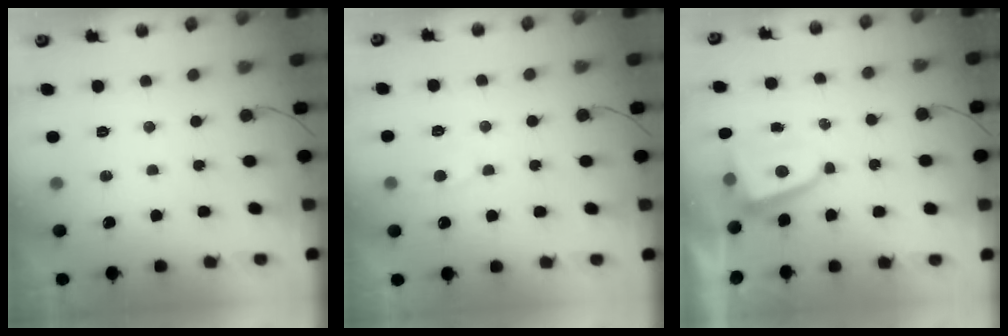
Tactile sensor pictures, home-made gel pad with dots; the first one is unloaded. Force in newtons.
{"total": 4.9, "press": 4.9, "slide": 0.4}
{"total": 2.7, "press": 2.6, "slide": 0.4}